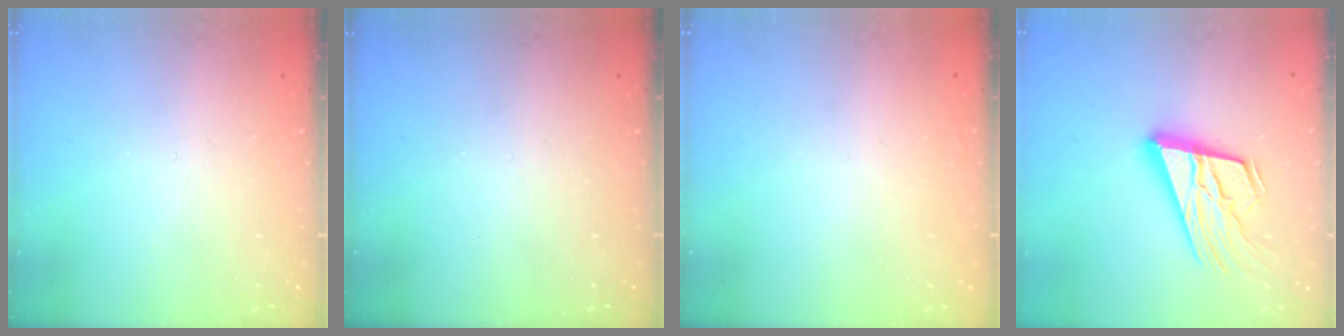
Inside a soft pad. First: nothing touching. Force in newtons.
{"total": 0.0}
{"total": 1.6, "press": 1.6, "slide": 0.1}
{"total": 20.4, "press": 19.9, "slide": 4.5}